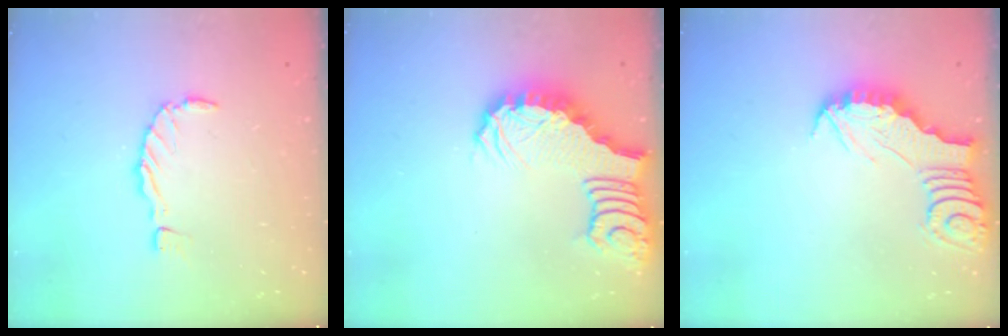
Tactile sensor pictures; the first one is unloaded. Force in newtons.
{"total": 3.4, "press": 3.3, "slide": 0.8}
{"total": 2.9, "press": 2.9, "slide": 0.2}